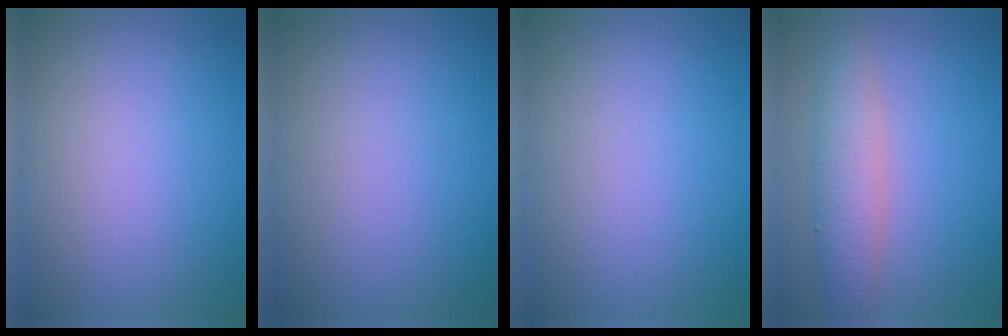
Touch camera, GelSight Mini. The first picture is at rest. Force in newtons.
{"total": 0.0}
{"total": 0.0}
{"total": 4.1, "press": 4.1, "slide": 0.2}